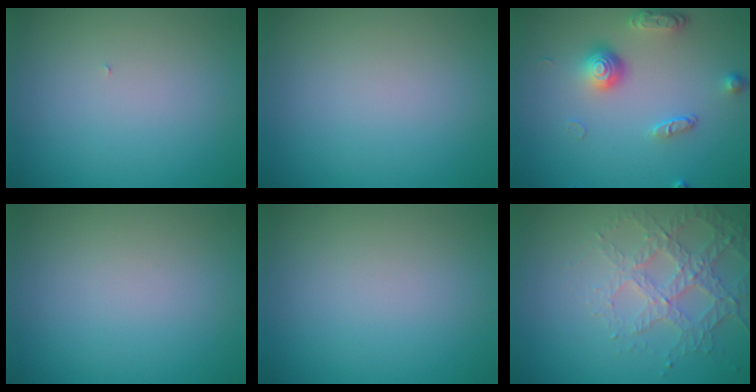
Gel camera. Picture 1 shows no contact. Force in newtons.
{"total": 0.0}
{"total": 3.8, "press": 2.9, "slide": 2.6}
{"total": 0.0}
{"total": 0.0}
{"total": 4.1, "press": 3.2, "slide": 2.5}